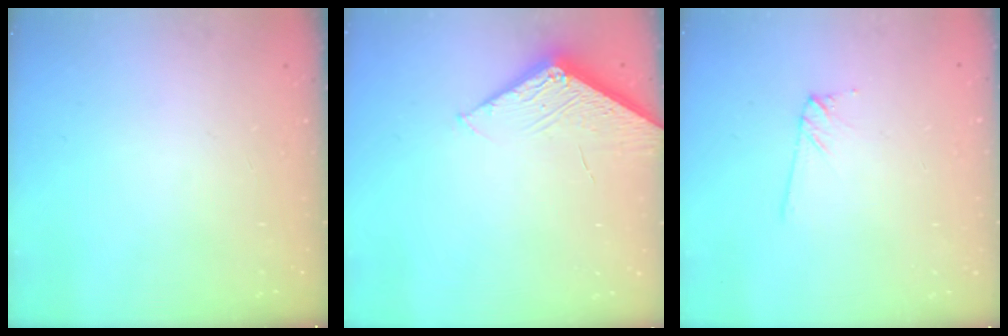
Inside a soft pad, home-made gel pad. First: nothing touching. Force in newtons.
{"total": 4.3, "press": 4.2, "slide": 0.4}
{"total": 4.6, "press": 4.5, "slide": 0.6}